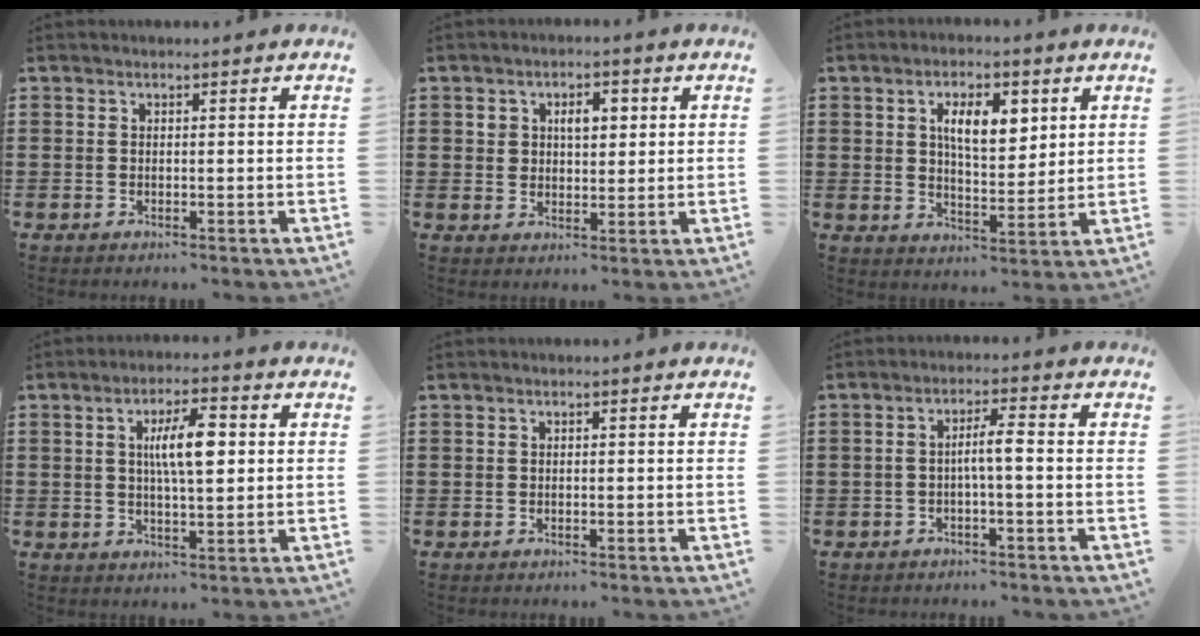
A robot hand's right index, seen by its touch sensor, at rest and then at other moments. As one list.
[{"total": 4.0, "force": [1.3, 2.8, 2.6], "torque": [-0.046, 0.009, 0.015]}, {"total": 7.3, "force": [2.7, 3.3, 5.9], "torque": [-0.100, 0.001, 0.040]}, {"total": 7.4, "force": [1.5, 2.3, 6.9], "torque": [-0.128, 0.007, 0.021]}, {"total": 0.0}, {"total": 3.5, "force": [-0.6, 0.3, 3.4], "torque": [-0.063, 0.002, -0.014]}]